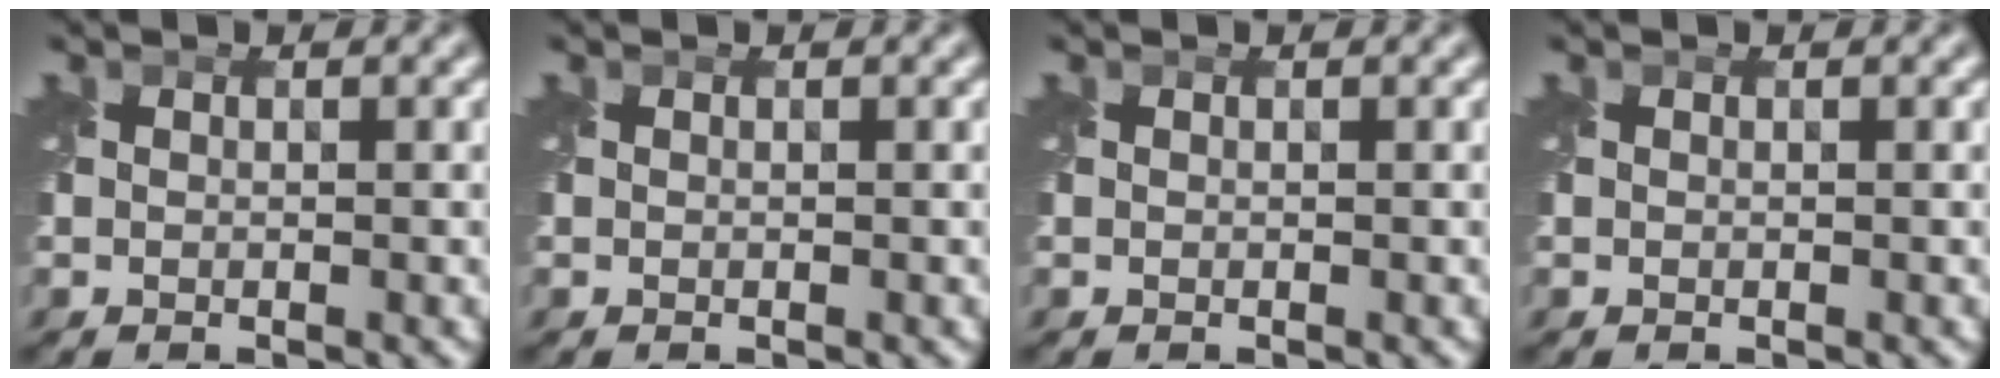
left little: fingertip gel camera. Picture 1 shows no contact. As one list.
[{"total": 0.0}, {"total": 0.0}, {"total": 0.0}]